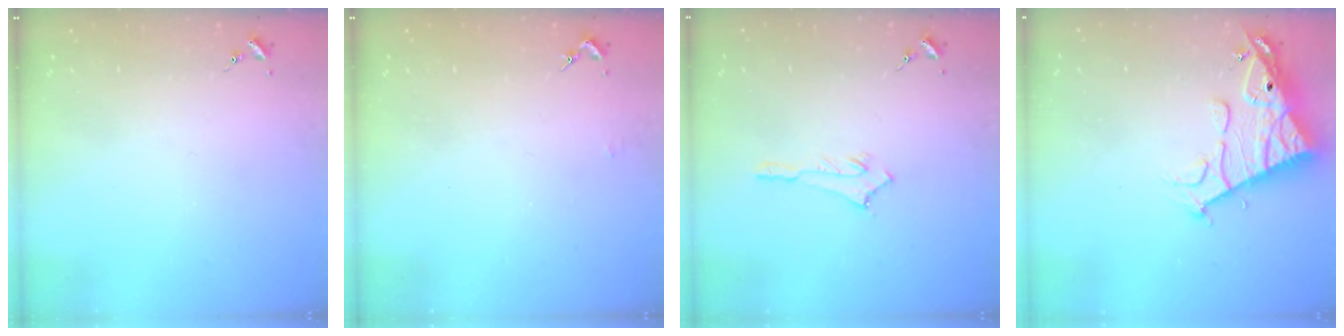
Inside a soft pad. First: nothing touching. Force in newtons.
{"total": 1.4, "press": 1.4, "slide": 0.1}
{"total": 2.9, "press": 2.9, "slide": 0.2}
{"total": 15.6, "press": 15.5, "slide": 1.5}